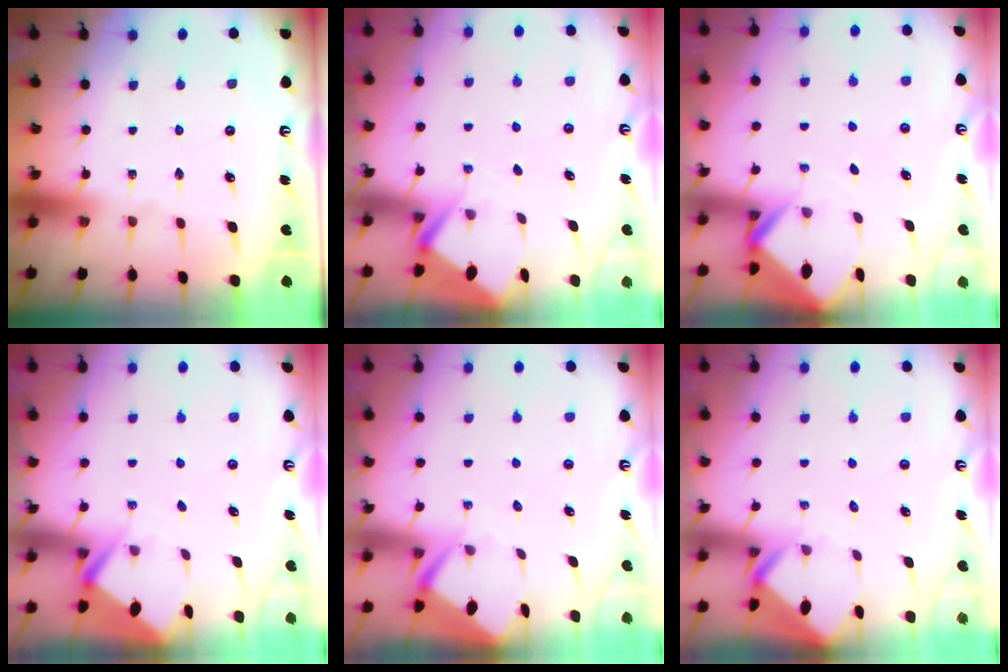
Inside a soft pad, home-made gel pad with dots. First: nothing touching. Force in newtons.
{"total": 3.1, "press": 3.0, "slide": 0.4}
{"total": 2.7, "press": 2.7, "slide": 0.2}
{"total": 2.8, "press": 2.8, "slide": 0.3}
{"total": 3.3, "press": 3.3, "slide": 0.3}
{"total": 2.8, "press": 2.8, "slide": 0.1}